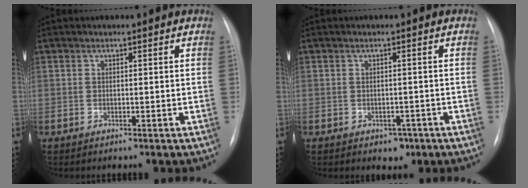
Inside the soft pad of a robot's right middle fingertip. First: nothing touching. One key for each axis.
{"total": 2.4, "fx": -1.3, "fy": 1.8, "fz": 1.0, "tx": -0.007, "ty": 0.004, "tz": -0.008}